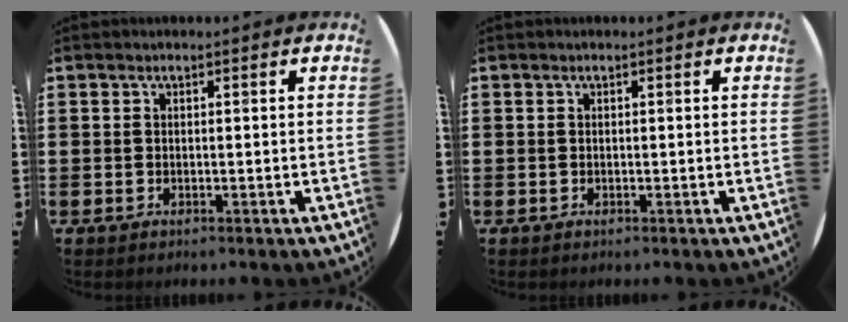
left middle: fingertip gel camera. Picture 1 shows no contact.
{"total": 0.0}